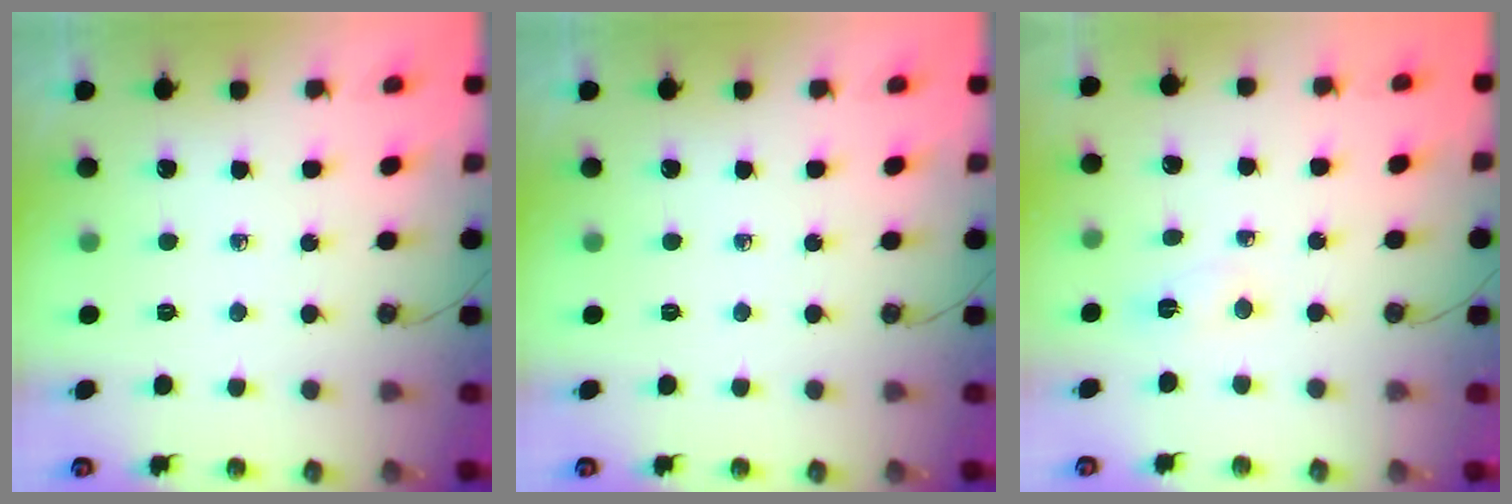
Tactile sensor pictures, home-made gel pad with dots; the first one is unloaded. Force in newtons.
{"total": 0.0}
{"total": 2.2, "press": 2.2, "slide": 0.2}